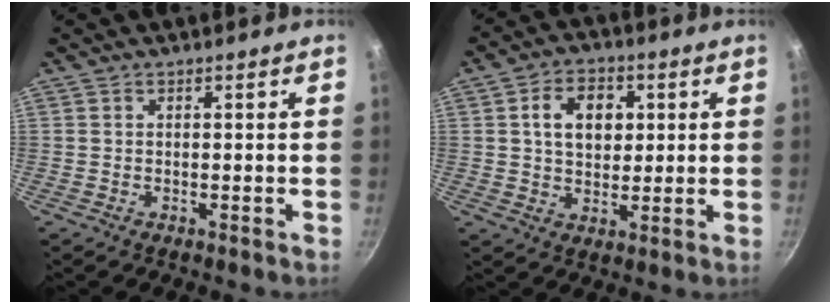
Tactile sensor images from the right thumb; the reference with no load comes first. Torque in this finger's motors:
{"motor_torque": [-0.03, 1.85, 0.90, -0.08, 0.16]}